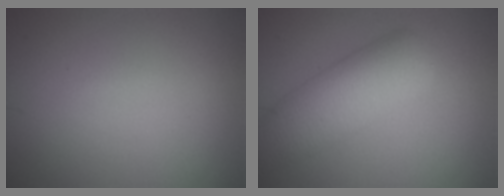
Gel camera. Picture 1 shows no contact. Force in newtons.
{"total": 6.6, "press": 6.5, "slide": 0.3}